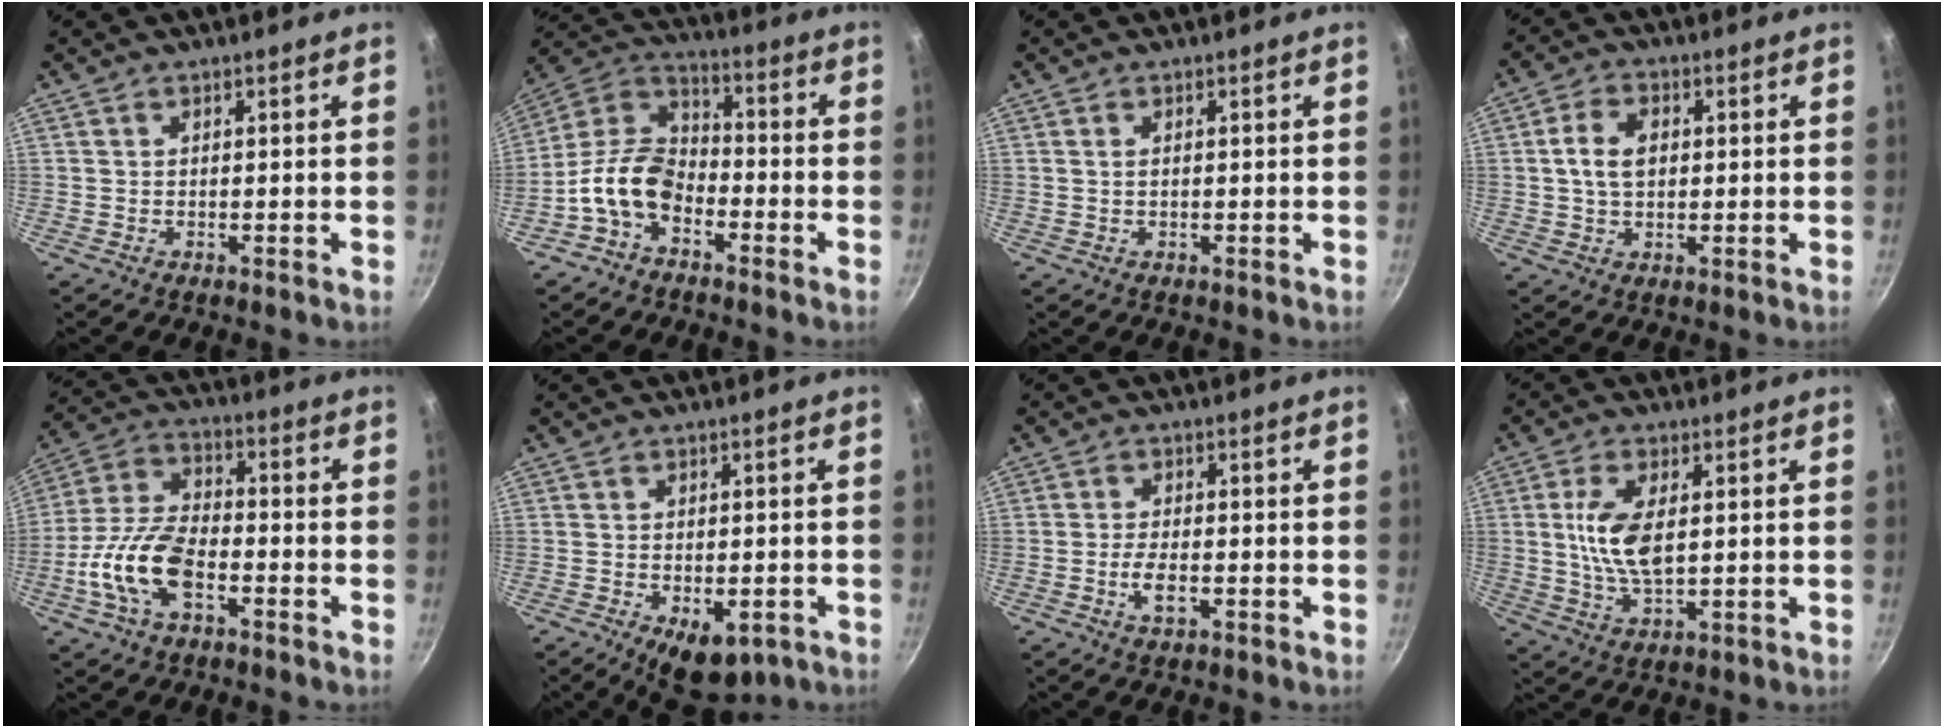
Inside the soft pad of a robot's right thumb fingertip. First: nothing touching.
{"total": 11.7, "force": [-5.2, 7.4, 7.4], "torque": [-0.126, 0.062, -0.124]}
{"total": 0.8, "force": [0.2, 0.4, 0.7], "torque": [-0.013, 0.001, 0.002]}
{"total": 6.2, "force": [0.8, 4.2, 4.5], "torque": [-0.071, 0.008, 0.011]}
{"total": 13.7, "force": [-4.9, 7.1, 10.7], "torque": [-0.202, 0.037, -0.108]}
{"total": 8.2, "force": [-3.4, 4.4, 5.9], "torque": [-0.054, 0.010, -0.033]}
{"total": 4.1, "force": [-1.3, 1.8, 3.4], "torque": [-0.068, 0.008, -0.028]}
{"total": 9.5, "force": [1.2, 4.5, 8.3], "torque": [-0.160, -0.003, 0.026]}